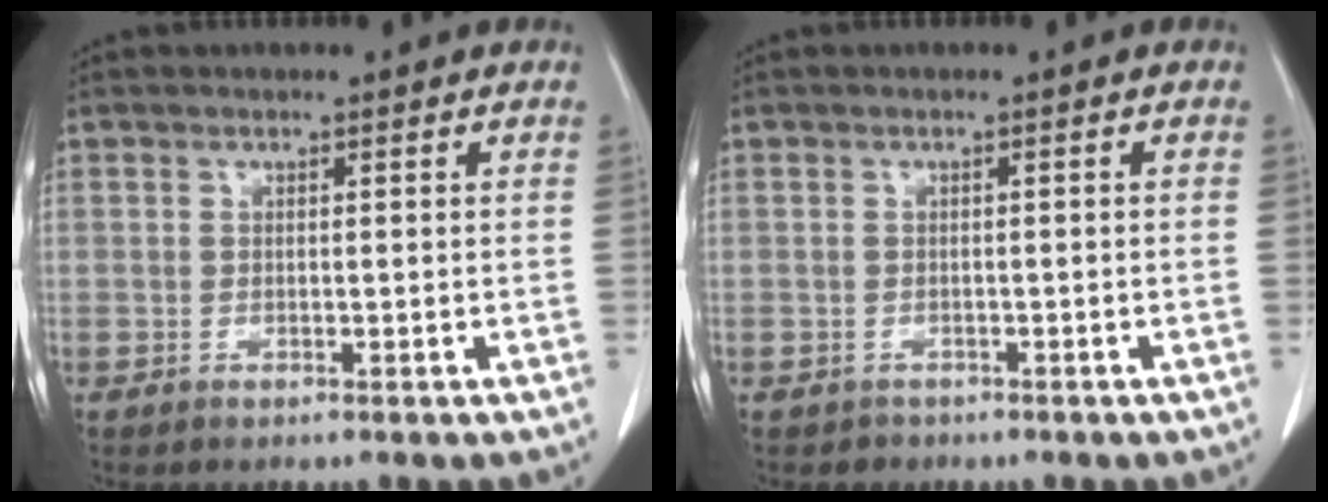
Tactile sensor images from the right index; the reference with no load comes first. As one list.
[{"total": 1.0, "force": [-0.8, 0.6, 0.0], "torque": [-0.005, 0.000, -0.011]}]